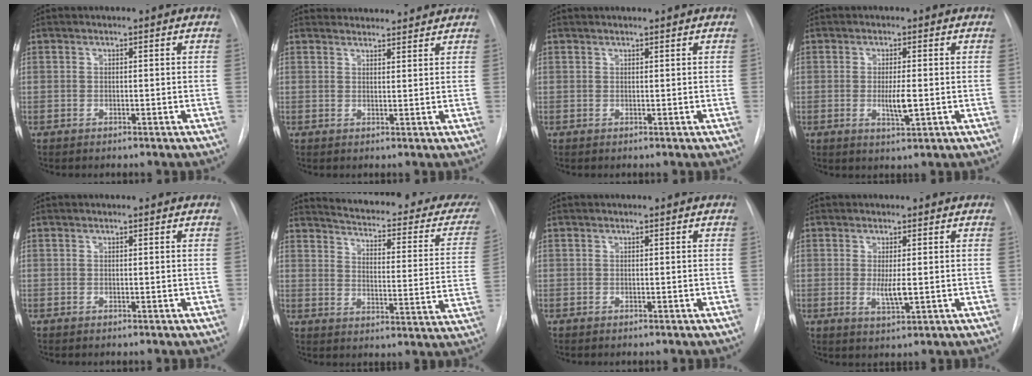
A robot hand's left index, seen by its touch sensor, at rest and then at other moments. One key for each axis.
{"total": 7.3, "fx": 7.1, "fy": 1.4, "fz": 0.7, "tx": -0.002, "ty": 0.025, "tz": 0.086}
{"total": 1.6, "fx": 1.5, "fy": -0.1, "fz": 0.4, "tx": -0.006, "ty": 0.012, "tz": 0.025}
{"total": 3.4, "fx": -0.4, "fy": 0.6, "fz": 3.3, "tx": -0.059, "ty": -0.005, "tz": -0.005}
{"total": 0.0}
{"total": 26.3, "fx": 23.4, "fy": 5.0, "fz": 10.8, "tx": -0.149, "ty": -0.080, "tz": 0.265}
{"total": 0.0}
{"total": 3.0, "fx": 0.0, "fy": 0.5, "fz": 2.9, "tx": -0.057, "ty": -0.009, "tz": 0.004}